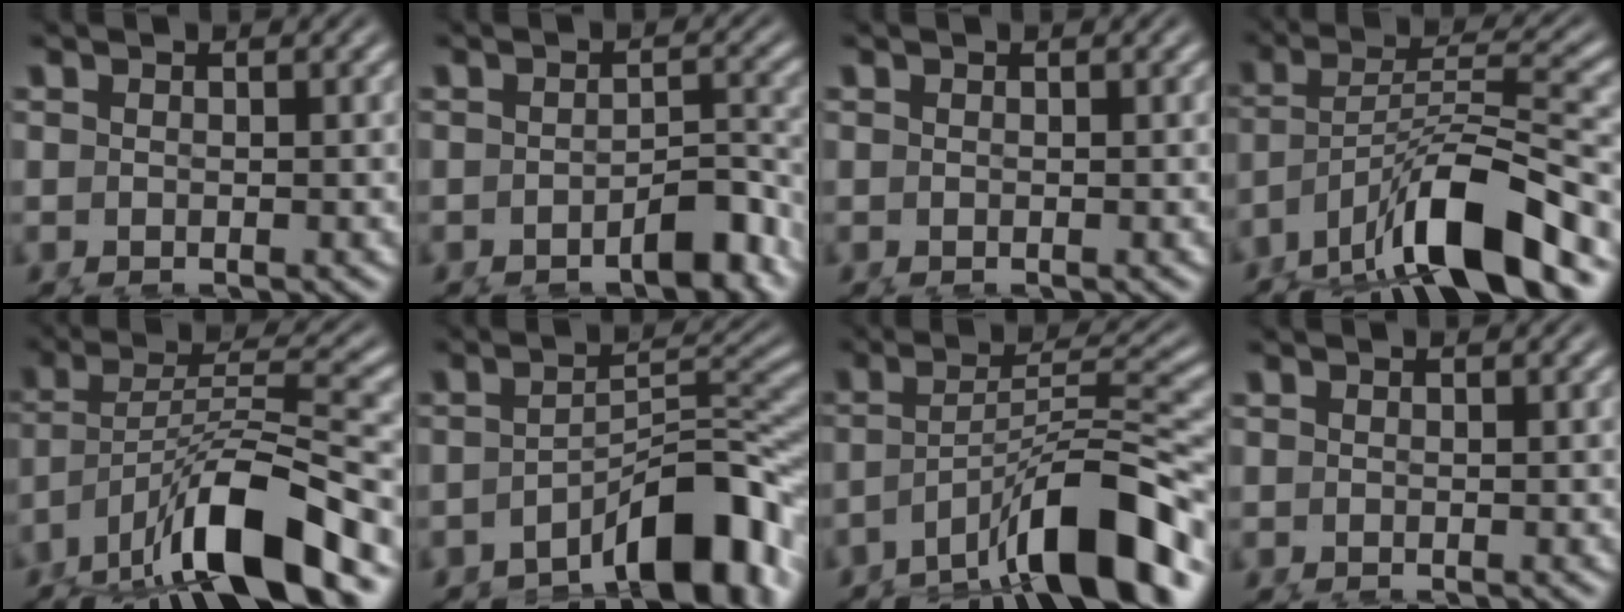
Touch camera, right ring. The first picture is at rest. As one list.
[{"total": 2.8, "force": [-2.1, 0.4, 1.7], "torque": [-0.019, -0.001, -0.034]}, {"total": 0.0}, {"total": 7.5, "force": [-3.6, 2.4, 6.1], "torque": [-0.102, -0.019, -0.049]}, {"total": 8.0, "force": [-3.4, 2.9, 6.7], "torque": [-0.120, -0.026, -0.040]}, {"total": 7.2, "force": [-4.5, 2.0, 5.3], "torque": [-0.064, -0.014, -0.063]}, {"total": 8.3, "force": [-4.4, 1.8, 6.9], "torque": [-0.101, -0.014, -0.057]}, {"total": 0.0}]